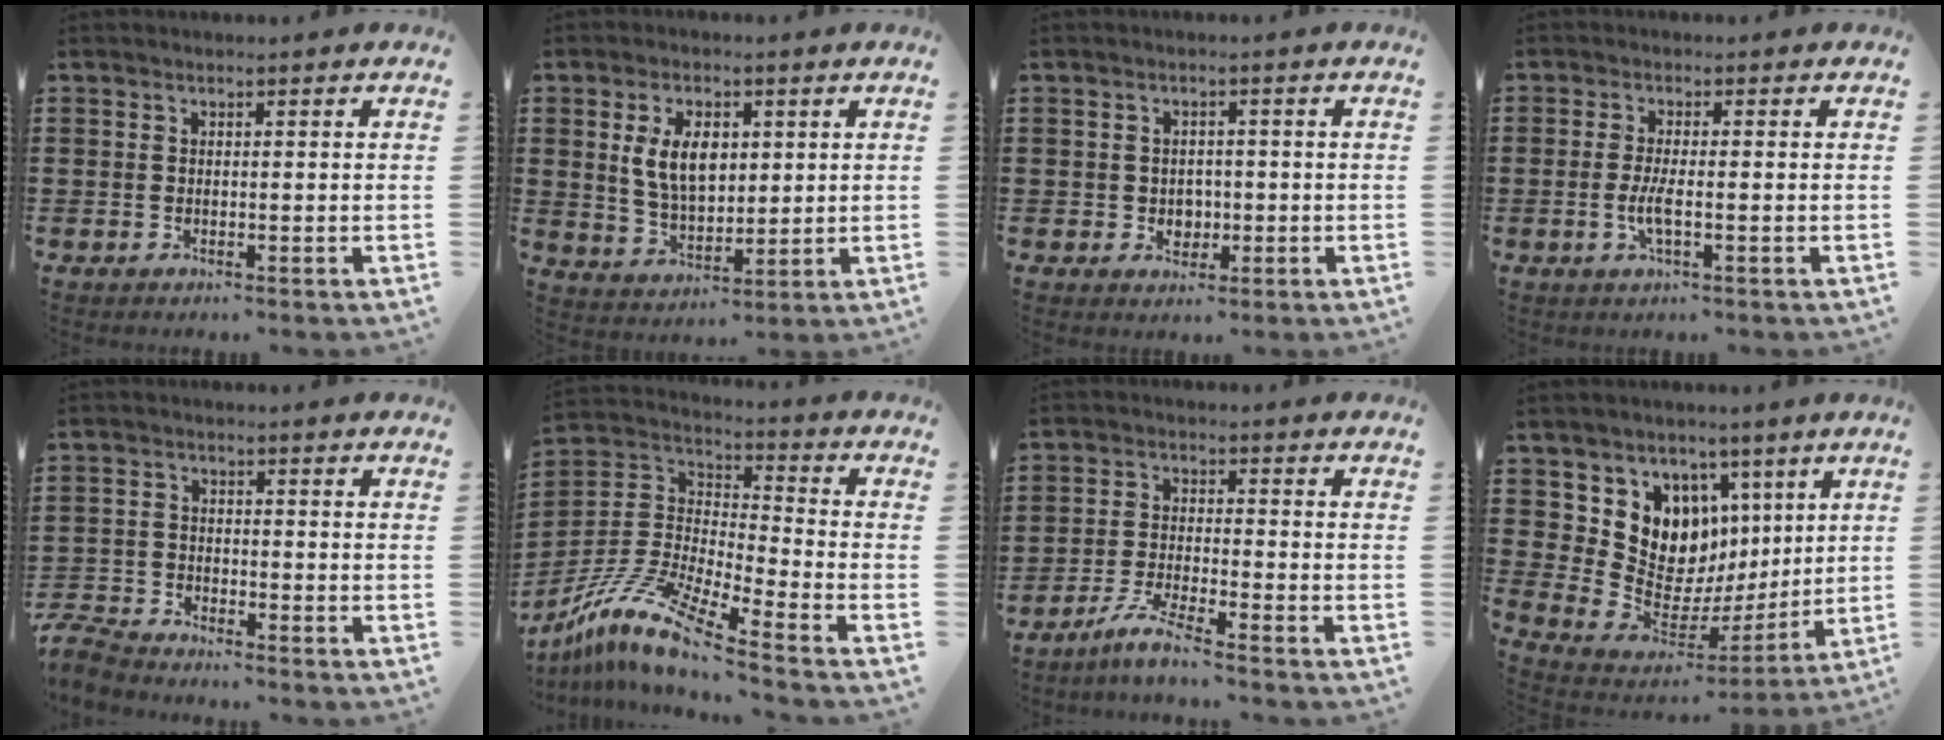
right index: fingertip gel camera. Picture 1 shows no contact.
{"total": 7.7, "force": [1.8, 4.5, 6.0], "torque": [-0.134, 0.006, 0.027]}
{"total": 2.4, "force": [-0.3, 2.2, 1.0], "torque": [-0.019, 0.003, -0.012]}
{"total": 3.5, "force": [-0.8, 0.7, 3.3], "torque": [-0.081, -0.010, -0.022]}
{"total": 3.9, "force": [-3.8, 0.7, 0.5], "torque": [-0.034, -0.006, -0.085]}
{"total": 11.6, "force": [-9.5, 1.2, 6.7], "torque": [-0.162, 0.003, -0.198]}
{"total": 4.8, "force": [-4.2, -0.2, 2.4], "torque": [-0.061, -0.013, -0.085]}
{"total": 10.0, "force": [4.3, 8.8, 2.4], "torque": [-0.082, -0.053, 0.087]}